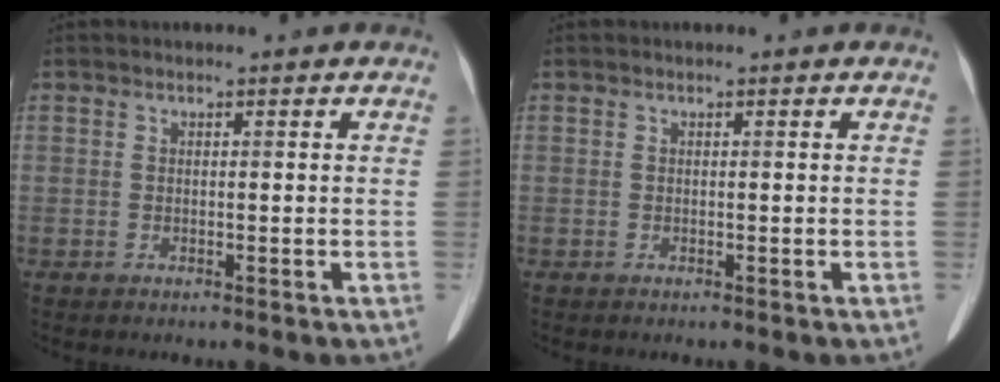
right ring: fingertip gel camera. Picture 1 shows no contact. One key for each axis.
{"total": 0.0}